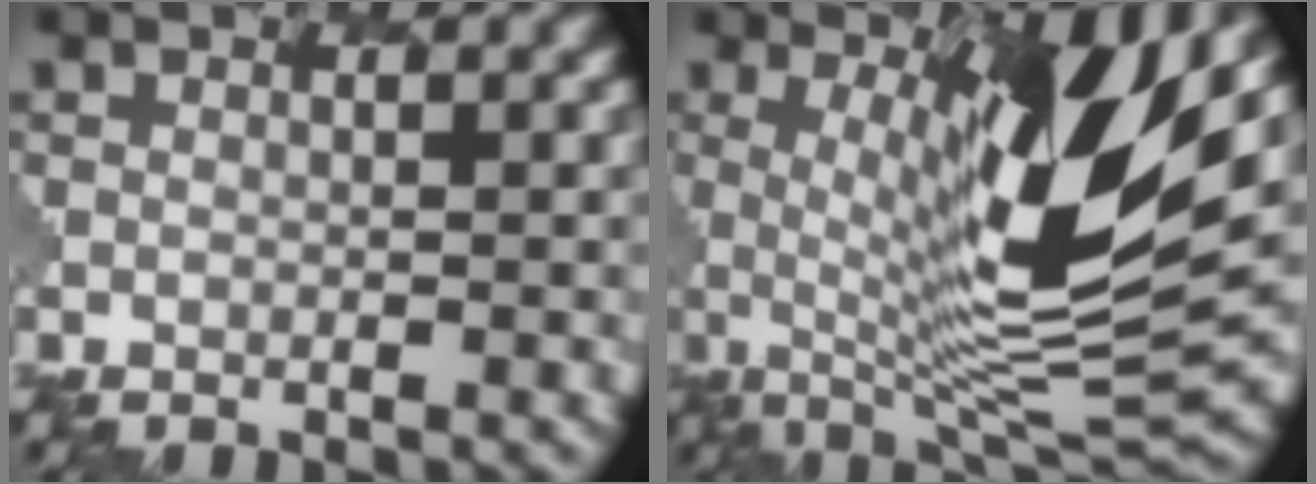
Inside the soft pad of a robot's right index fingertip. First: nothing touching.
{"total": 12.0, "force": [2.4, 3.0, 11.4], "torque": [-0.181, -0.007, 0.051]}